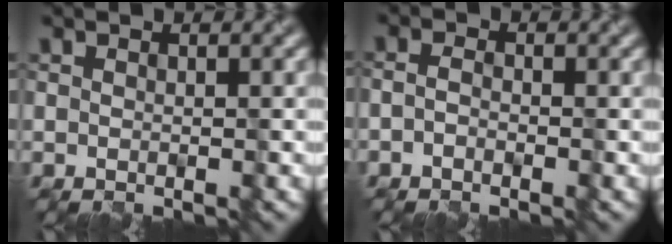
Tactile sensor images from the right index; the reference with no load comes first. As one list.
[{"total": 1.2, "force": [-0.6, 0.7, 0.7], "torque": [-0.014, 0.002, -0.015]}]